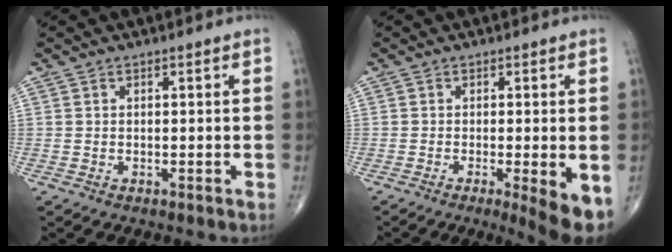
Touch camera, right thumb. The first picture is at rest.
{"total": 7.2, "force": [-2.5, 1.3, 6.6], "torque": [-0.092, -0.021, -0.040]}